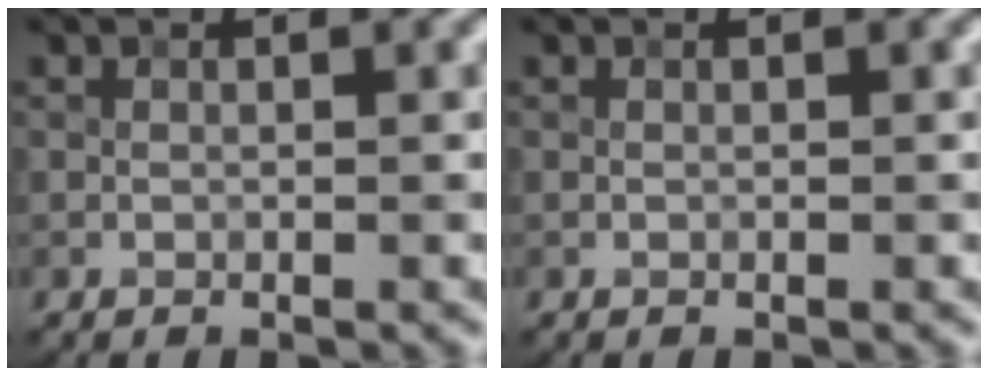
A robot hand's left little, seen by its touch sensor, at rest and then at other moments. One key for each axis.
{"total": 0.0}